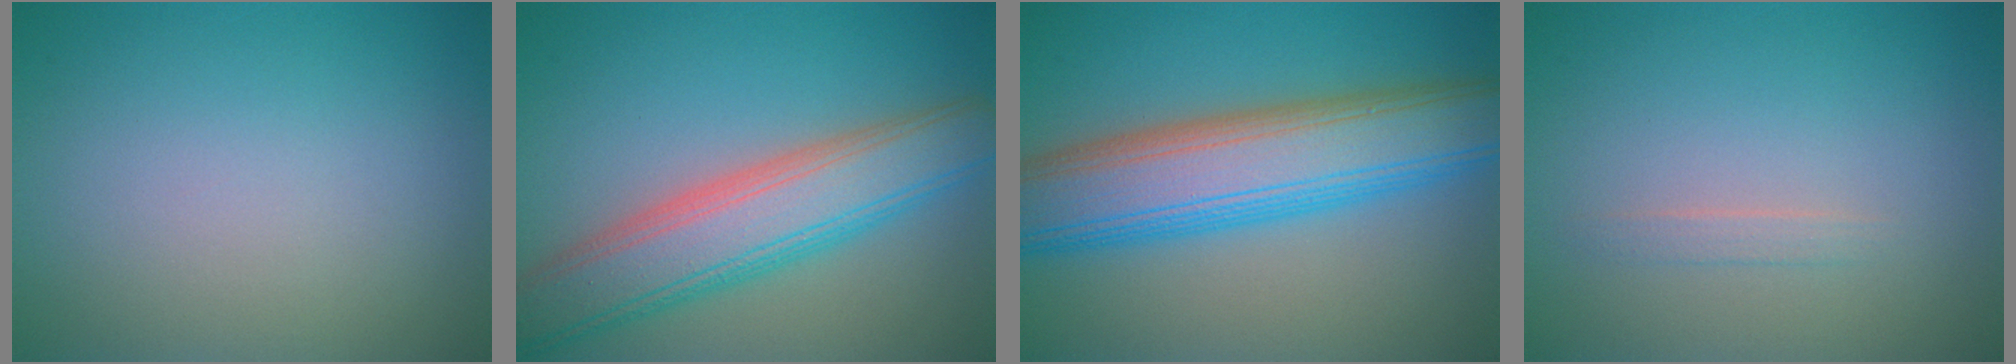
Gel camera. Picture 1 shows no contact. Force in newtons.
{"total": 7.8, "press": 7.7, "slide": 0.4}
{"total": 10.3, "press": 10.3, "slide": 0.1}
{"total": 0.8, "press": 0.8, "slide": 0.0}